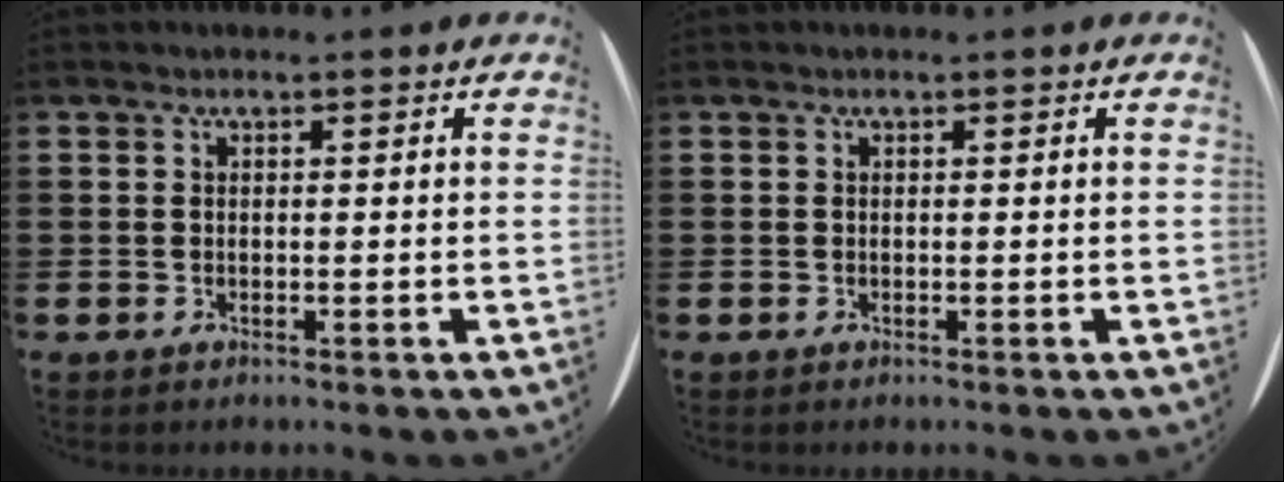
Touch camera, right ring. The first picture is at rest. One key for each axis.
{"total": 0.0}